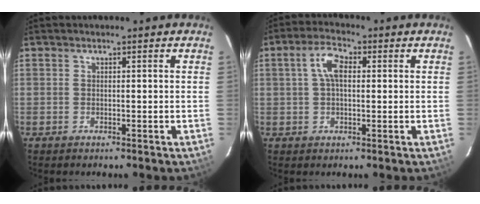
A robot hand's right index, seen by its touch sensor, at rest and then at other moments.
{"total": 5.4, "force": [1.0, 2.8, 4.5], "torque": [-0.087, 0.016, 0.018]}